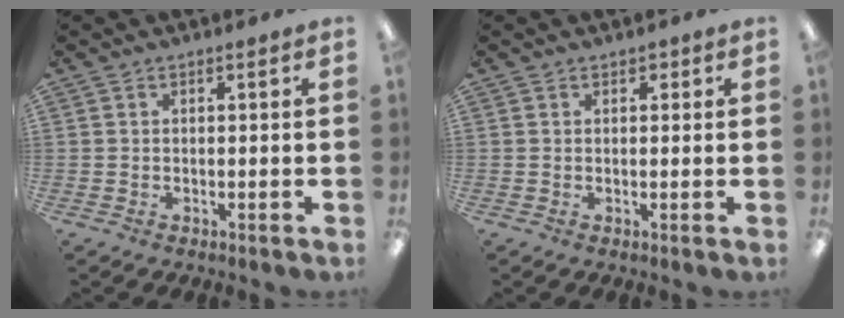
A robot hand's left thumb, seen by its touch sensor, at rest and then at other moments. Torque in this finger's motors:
{"motor_torque": [-0.34, -0.12, -0.12, -0.20, 0.00]}